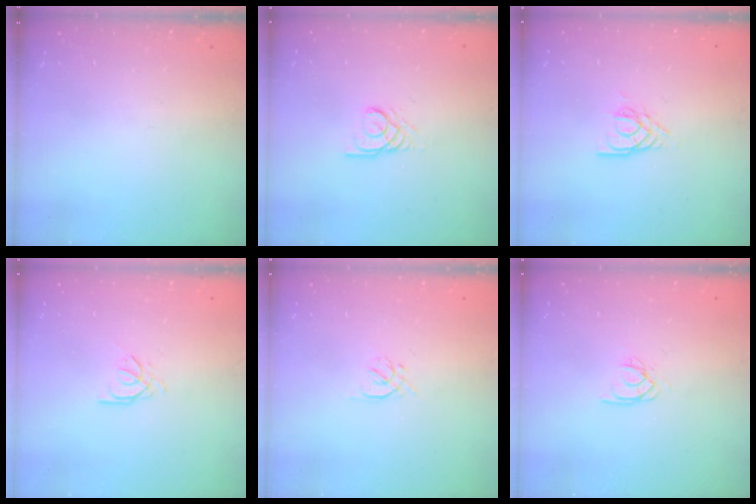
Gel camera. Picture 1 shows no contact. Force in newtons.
{"total": 2.6, "press": 2.6, "slide": 0.1}
{"total": 3.5, "press": 3.5, "slide": 0.4}
{"total": 0.7, "press": 0.6, "slide": 0.3}
{"total": 1.6, "press": 1.5, "slide": 0.6}
{"total": 2.5, "press": 2.5, "slide": 0.1}